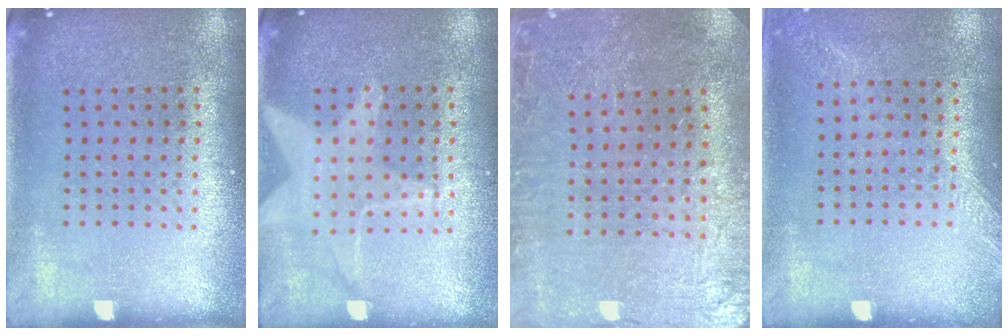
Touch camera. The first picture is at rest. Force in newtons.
{"total": 1.1, "press": 1.1, "slide": 0.1}
{"total": 1.1, "press": 1.1, "slide": 0.1}
{"total": 1.3, "press": 1.1, "slide": 0.6}